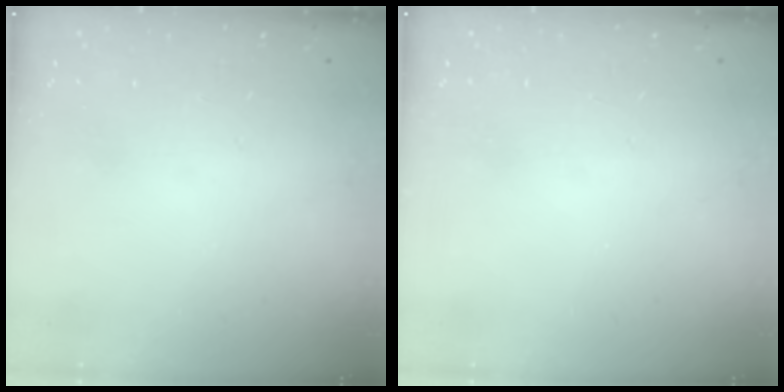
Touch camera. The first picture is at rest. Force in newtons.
{"total": 0.0}